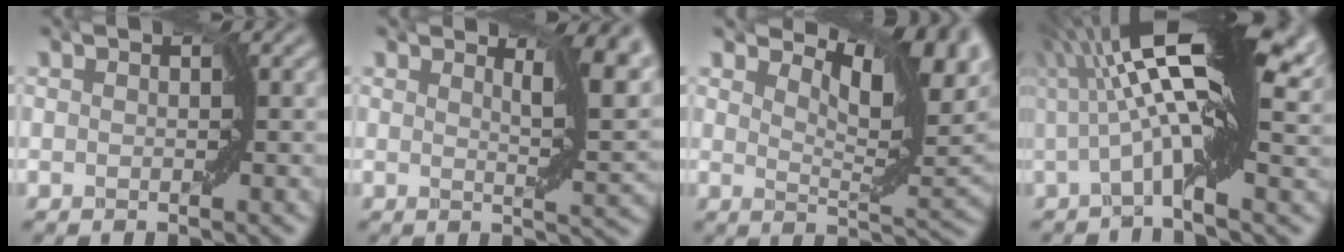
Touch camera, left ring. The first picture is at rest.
{"total": 5.9, "force": [2.3, 1.7, 5.1], "torque": [-0.073, -0.001, 0.031]}
{"total": 8.4, "force": [4.0, 3.2, 6.7], "torque": [-0.114, 0.003, 0.072]}
{"total": 13.7, "force": [4.0, 3.2, 12.7], "torque": [-0.225, 0.013, 0.065]}